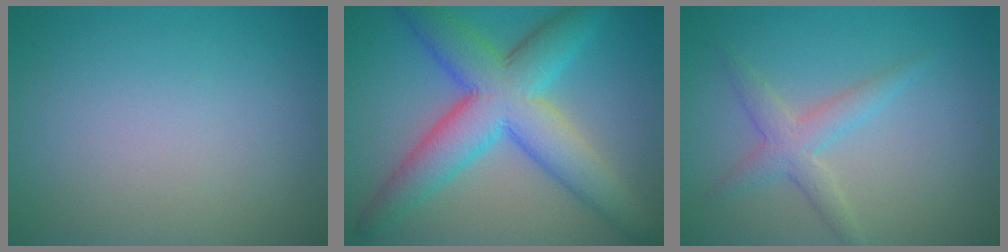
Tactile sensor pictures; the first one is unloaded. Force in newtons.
{"total": 9.1, "press": 9.1, "slide": 0.1}
{"total": 2.7, "press": 2.7, "slide": 0.1}